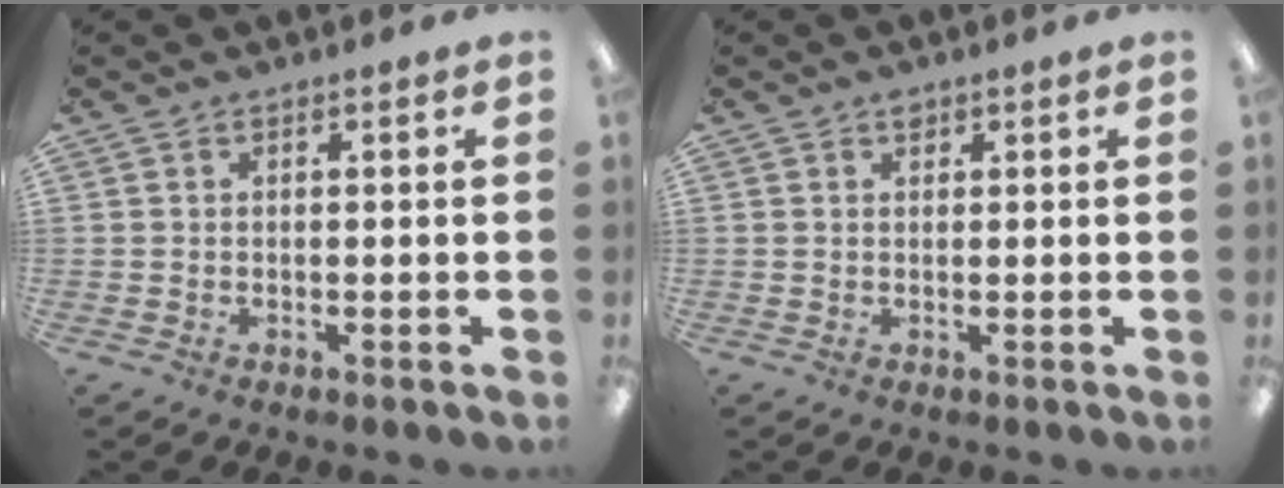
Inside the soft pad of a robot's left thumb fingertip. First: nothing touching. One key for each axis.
{"total": 1.2, "fx": 0.8, "fy": 0.8, "fz": 0.5, "tx": -0.004, "ty": -0.002, "tz": 0.013}